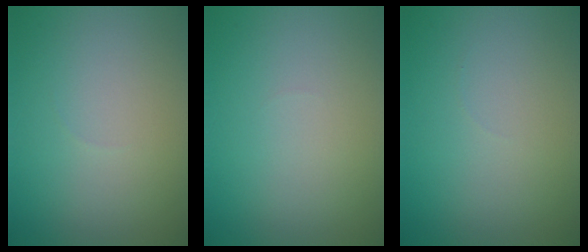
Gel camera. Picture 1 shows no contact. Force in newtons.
{"total": 0.0}
{"total": 0.0}